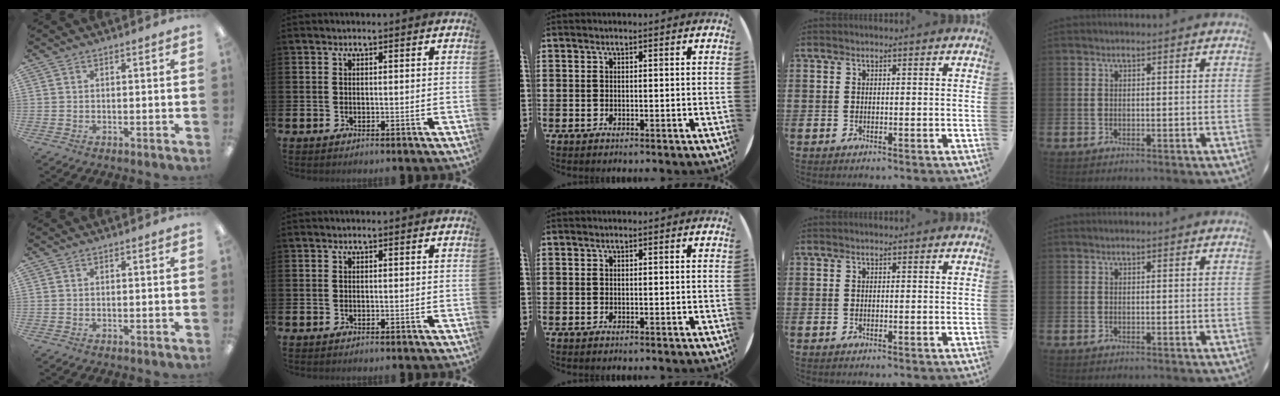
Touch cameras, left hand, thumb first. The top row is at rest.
{}